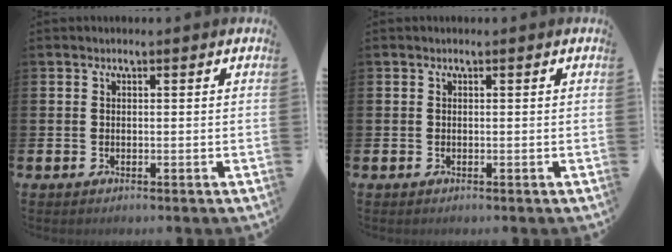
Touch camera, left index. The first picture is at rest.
{"total": 0.0}